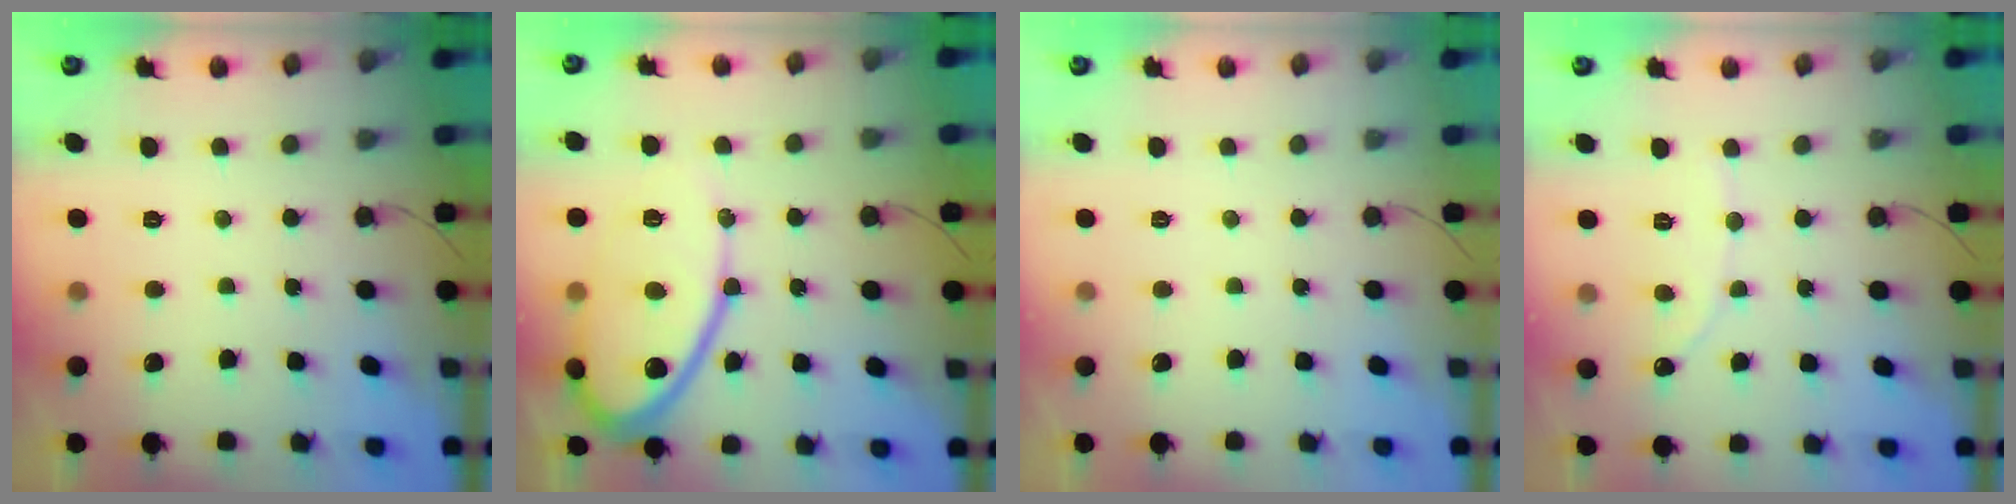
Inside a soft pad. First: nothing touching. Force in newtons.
{"total": 15.0, "press": 14.9, "slide": 1.2}
{"total": 0.0}
{"total": 2.5, "press": 2.5, "slide": 0.1}